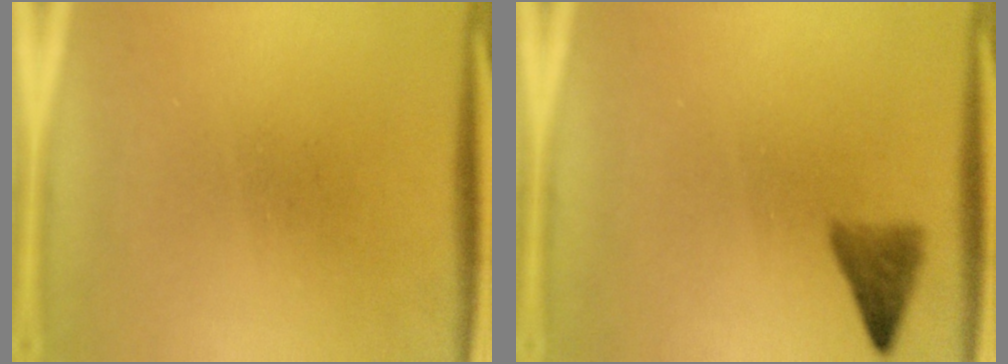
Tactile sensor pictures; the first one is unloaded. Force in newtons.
{"total": 2.8}